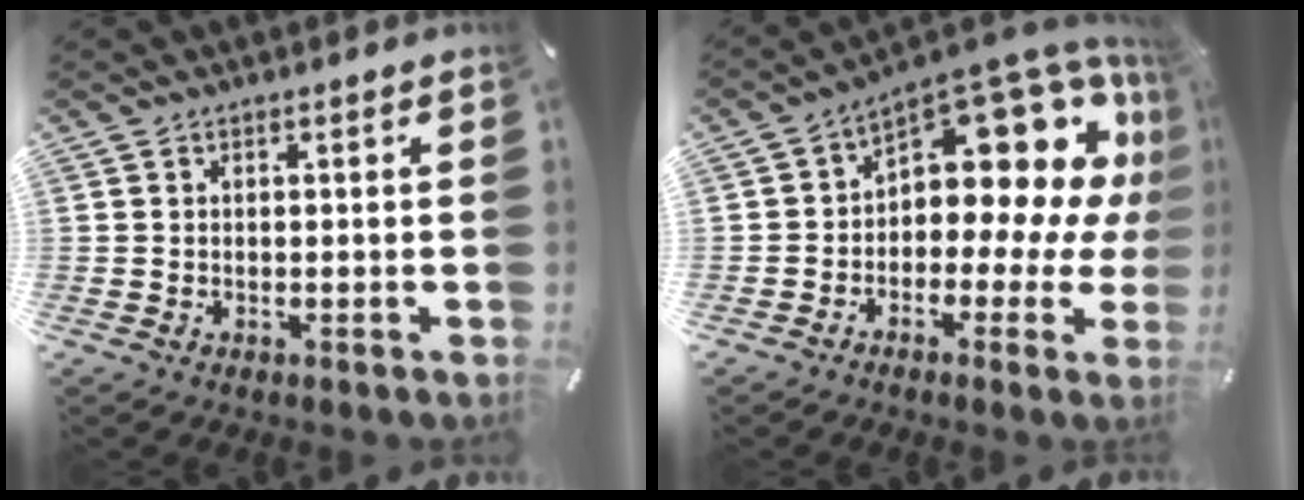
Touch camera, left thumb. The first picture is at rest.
{"total": 17.1, "force": [8.1, 9.1, 12.0], "torque": [-0.144, -0.082, 0.132]}